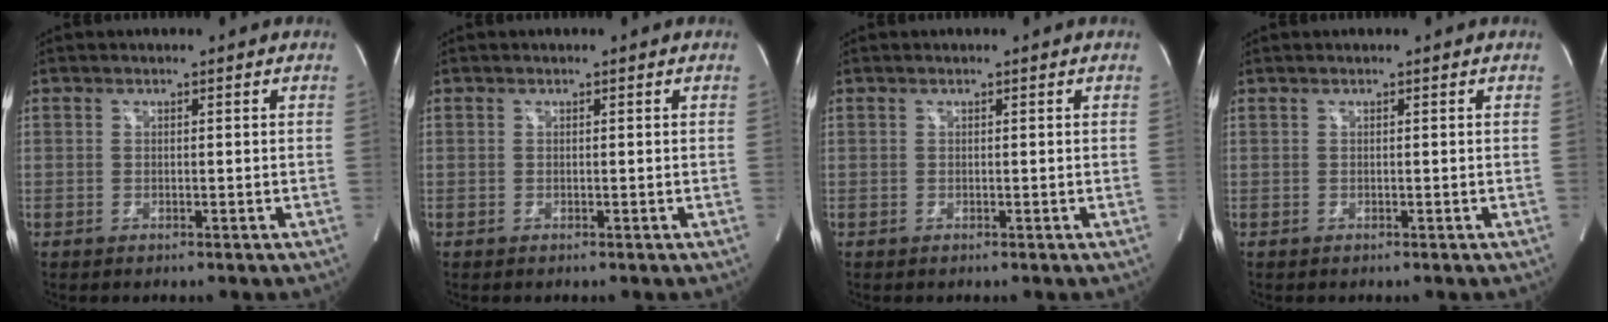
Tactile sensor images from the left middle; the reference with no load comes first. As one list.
[{"total": 0.0}, {"total": 0.0}, {"total": 0.0}]